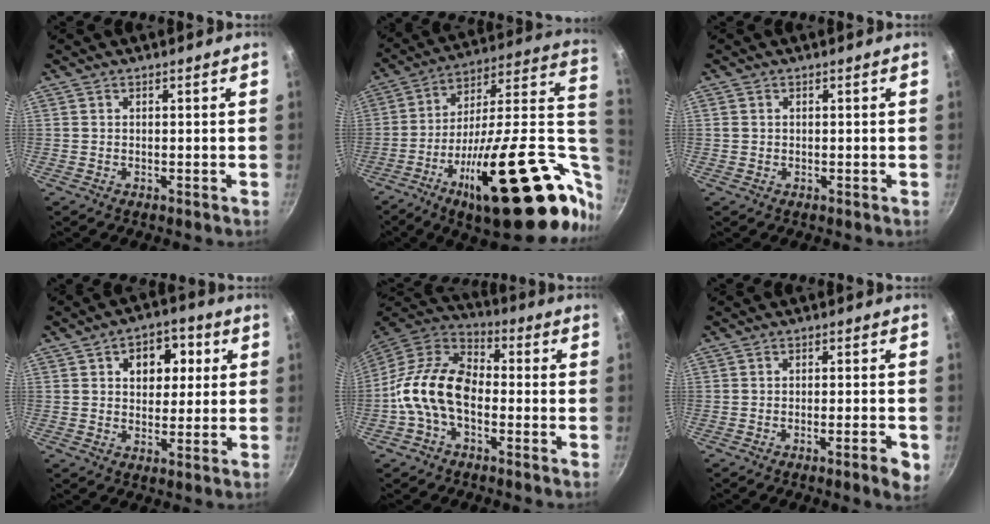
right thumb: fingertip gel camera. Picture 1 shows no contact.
{"total": 37.6, "force": [-8.2, 13.8, 34.0], "torque": [-0.466, 0.021, -0.127]}
{"total": 0.9, "force": [0.2, 0.8, 0.3], "torque": [-0.006, 0.003, 0.003]}
{"total": 9.1, "force": [2.5, 6.4, 5.9], "torque": [-0.041, 0.005, 0.028]}
{"total": 14.3, "force": [-3.1, 9.1, 10.6], "torque": [-0.168, 0.040, -0.080]}
{"total": 4.9, "force": [-2.2, 0.8, 4.3], "torque": [-0.057, 0.008, -0.031]}